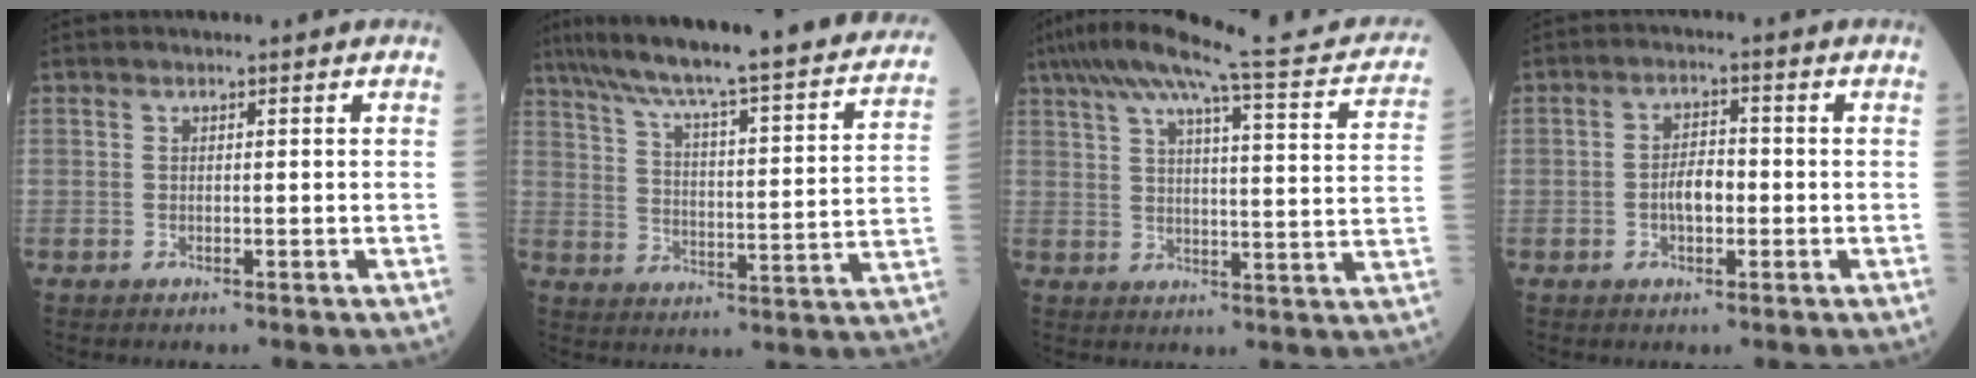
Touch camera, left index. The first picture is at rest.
{"total": 32.3, "force": [27.5, 2.9, 16.6], "torque": [-0.265, -0.038, 0.355]}
{"total": 23.2, "force": [19.2, 2.0, 12.8], "torque": [-0.195, 0.010, 0.234]}
{"total": 4.0, "force": [-0.9, 1.9, 3.4], "torque": [-0.068, 0.010, -0.018]}